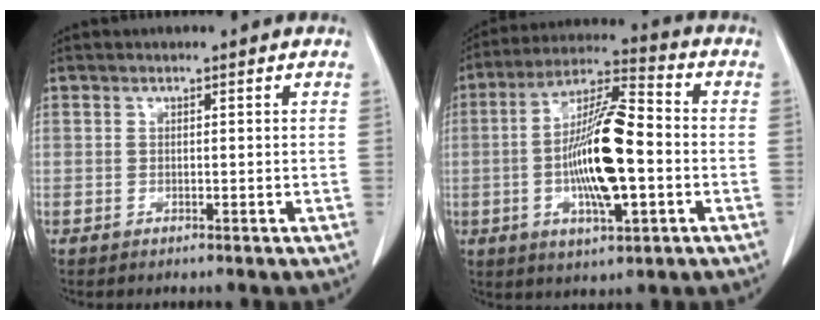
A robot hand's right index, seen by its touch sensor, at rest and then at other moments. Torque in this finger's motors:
{"motor_torque": [2.14, 0.00, 0.71, 0.15]}